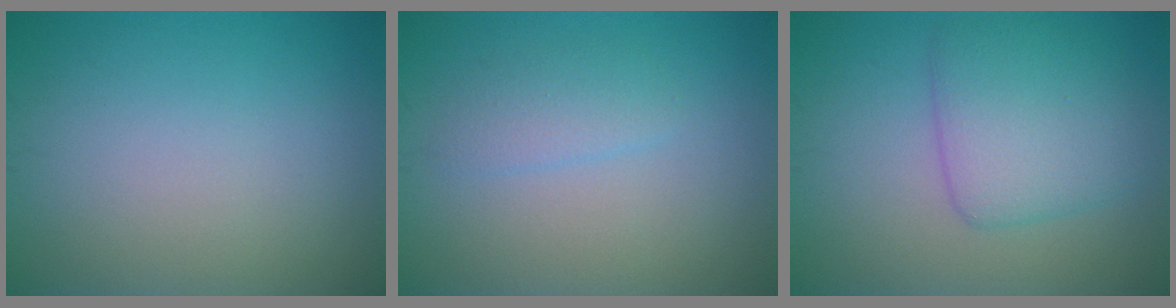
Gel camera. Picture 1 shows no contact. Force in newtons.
{"total": 1.8, "press": 1.8, "slide": 0.0}
{"total": 4.9, "press": 4.9, "slide": 0.2}